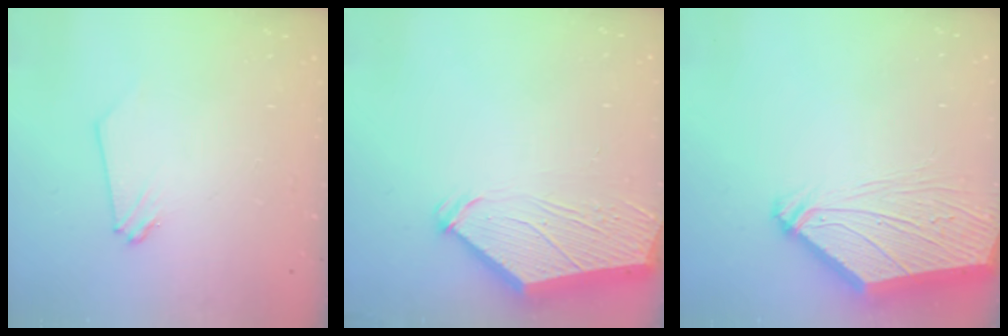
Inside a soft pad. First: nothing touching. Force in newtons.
{"total": 5.3, "press": 5.3, "slide": 0.6}
{"total": 6.2, "press": 6.1, "slide": 0.8}